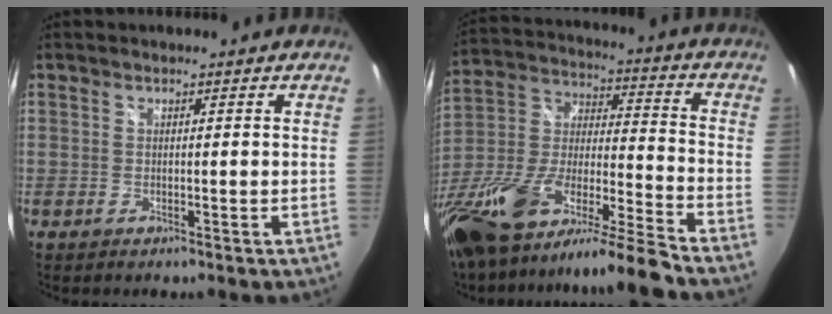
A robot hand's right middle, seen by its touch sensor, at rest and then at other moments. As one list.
[{"total": 24.3, "force": [-18.1, 1.8, 16.1], "torque": [-0.286, -0.047, -0.324]}]